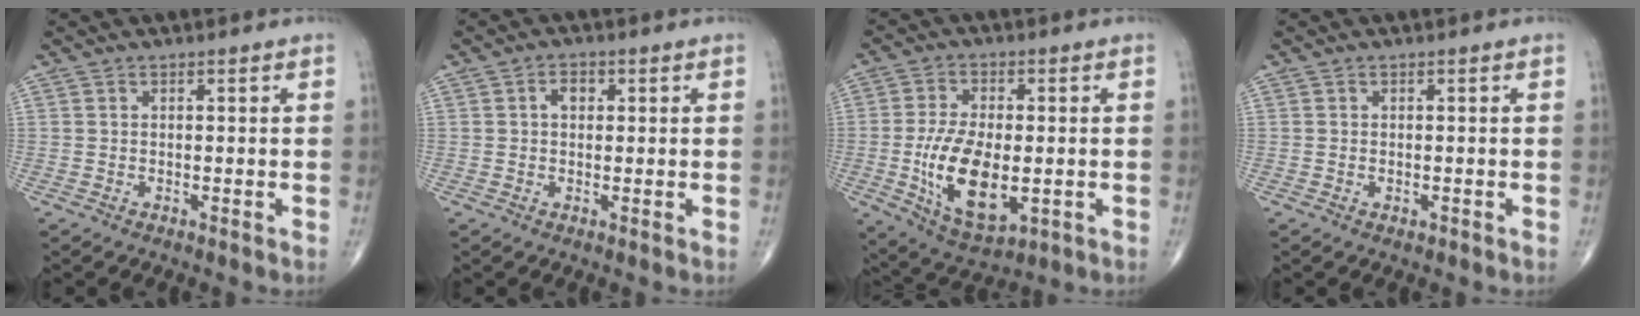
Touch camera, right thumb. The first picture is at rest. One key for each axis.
{"total": 2.5, "fx": 0.5, "fy": 1.8, "fz": 1.7, "tx": -0.020, "ty": 0.006, "tz": 0.006}
{"total": 14.0, "fx": -2.2, "fy": 7.1, "fz": 11.9, "tx": -0.212, "ty": -0.010, "tz": -0.027}
{"total": 0.6, "fx": -0.1, "fy": 0.4, "fz": 0.4, "tx": -0.003, "ty": 0.000, "tz": -0.001}